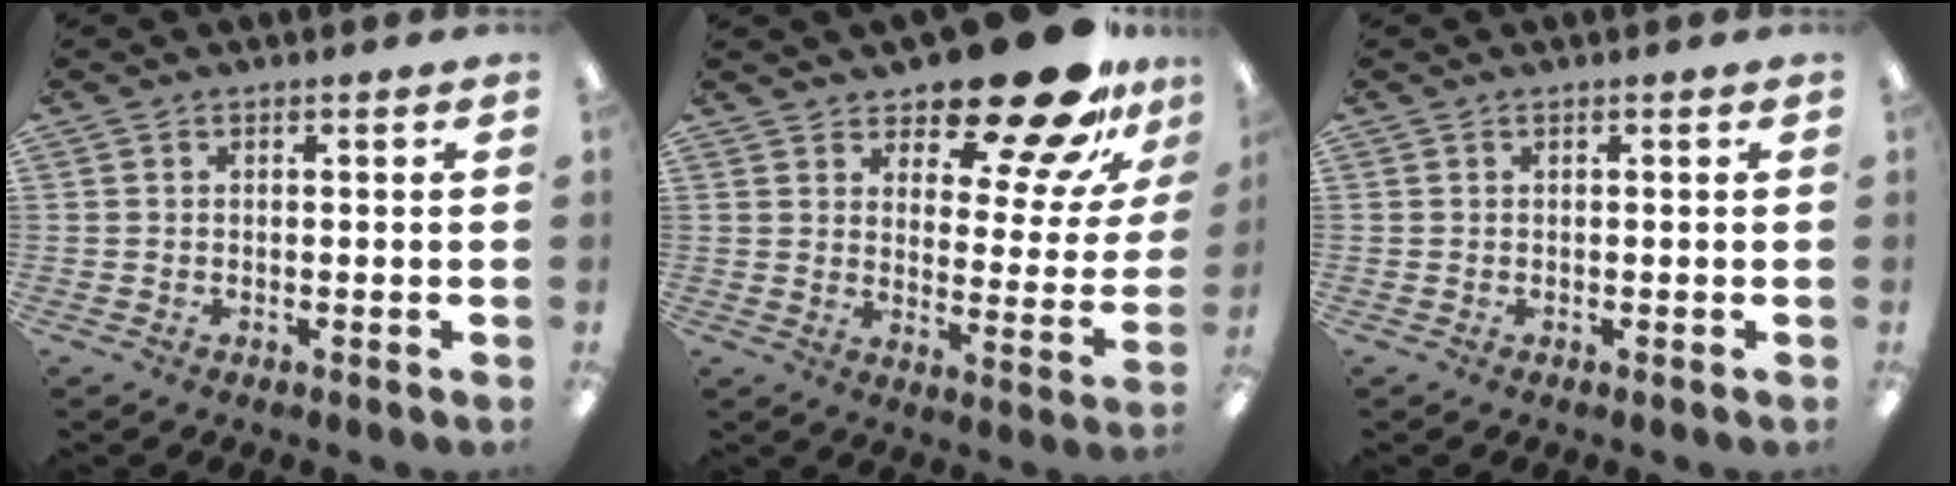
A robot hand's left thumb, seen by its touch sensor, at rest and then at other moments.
{"total": 20.0, "force": [16.2, 6.0, 10.2], "torque": [-0.136, -0.118, 0.264]}
{"total": 0.0}